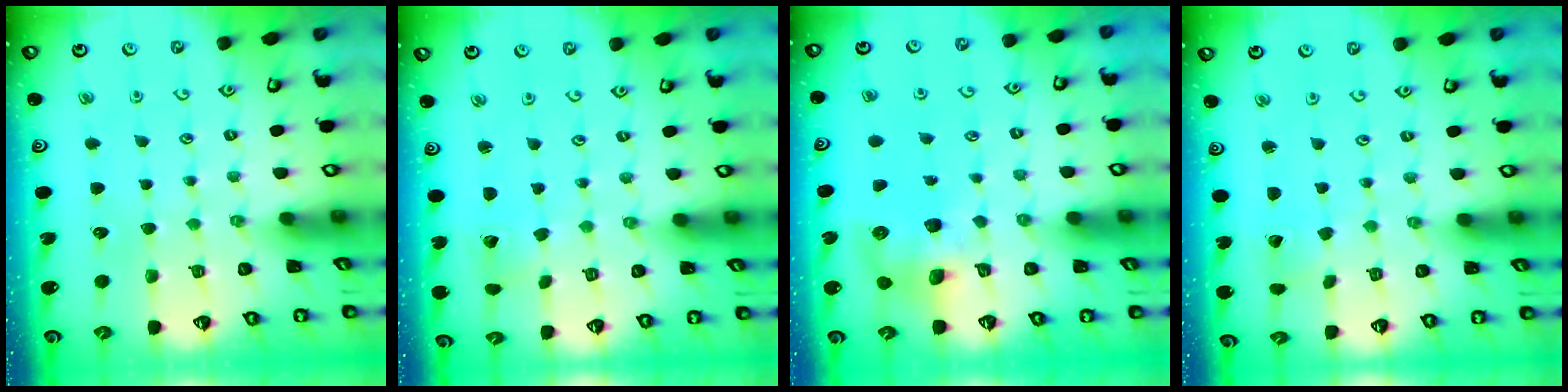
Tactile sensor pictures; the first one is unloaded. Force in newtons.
{"total": 1.9, "press": 1.9, "slide": 0.1}
{"total": 7.7, "press": 7.6, "slide": 1.0}
{"total": 1.5, "press": 1.5, "slide": 0.1}